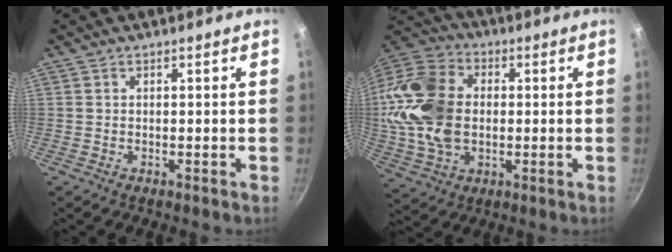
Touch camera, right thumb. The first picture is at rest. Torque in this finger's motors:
{"motor_torque": [2.50, 2.51, 0.22, 0.03, 0.23]}